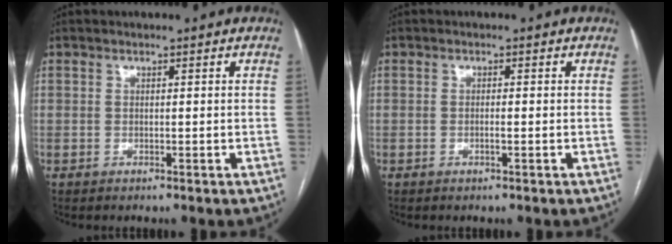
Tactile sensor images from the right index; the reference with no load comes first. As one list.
[{"total": 0.9, "force": [-0.3, 0.0, 0.9], "torque": [-0.016, 0.000, -0.004]}]